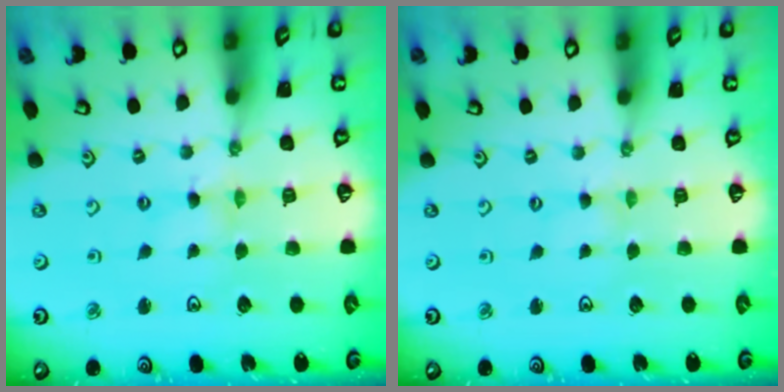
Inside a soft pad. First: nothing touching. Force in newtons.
{"total": 0.0}